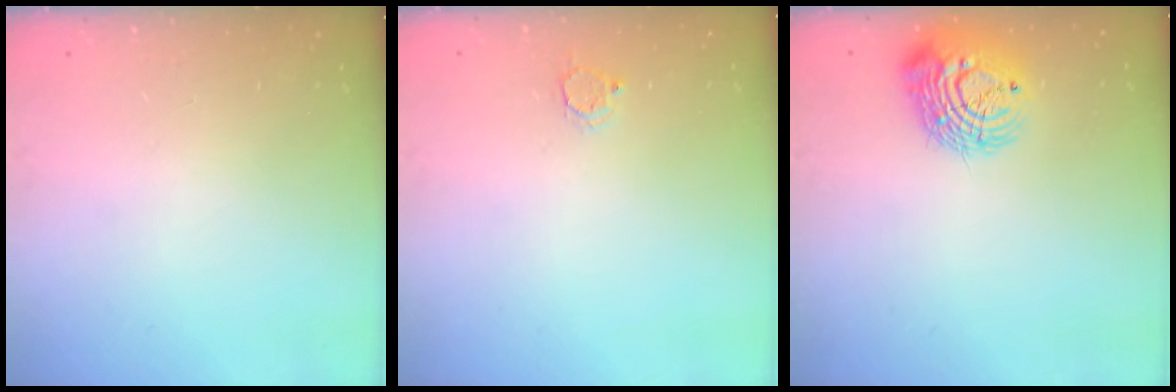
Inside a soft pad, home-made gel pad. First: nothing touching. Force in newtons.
{"total": 2.7, "press": 2.7, "slide": 0.3}
{"total": 12.5, "press": 12.4, "slide": 1.4}